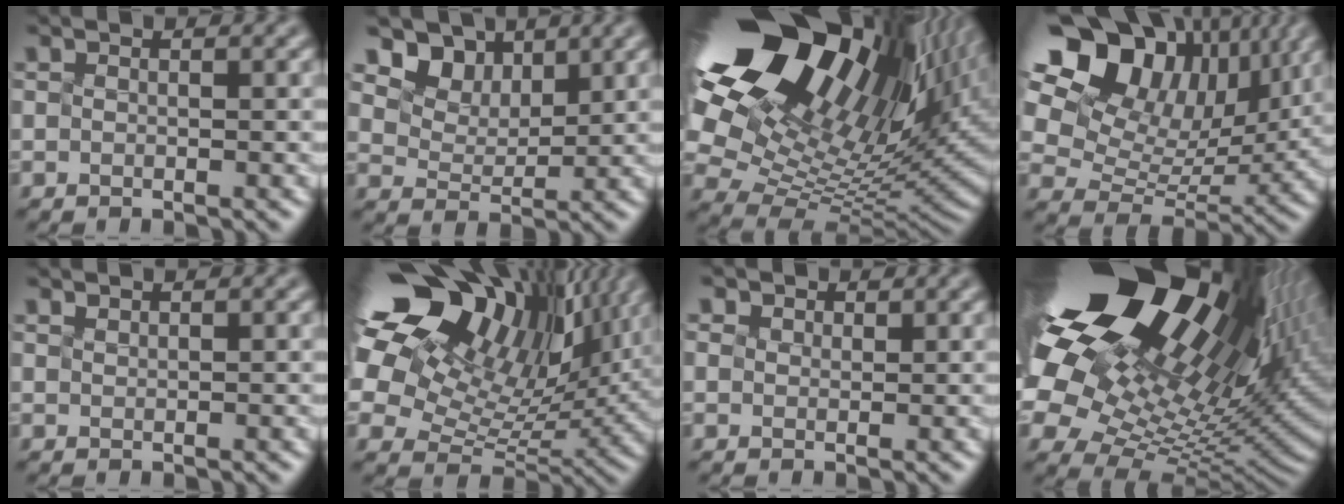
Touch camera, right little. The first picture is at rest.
{"total": 3.1, "force": [2.8, 1.3, 0.0], "torque": [-0.037, -0.024, 0.091]}
{"total": 18.2, "force": [9.3, 8.7, 13.0], "torque": [-0.270, 0.021, 0.188]}
{"total": 12.7, "force": [6.7, 8.2, 6.9], "torque": [-0.163, 0.036, 0.145]}
{"total": 0.7, "force": [0.6, -0.2, -0.1], "torque": [0.004, 0.003, 0.017]}
{"total": 16.0, "force": [8.4, 8.7, 10.5], "torque": [-0.207, 0.044, 0.171]}
{"total": 2.0, "force": [-0.1, -0.9, -1.7], "torque": [0.009, -0.020, 0.025]}
{"total": 17.9, "force": [7.6, 8.4, 13.9], "torque": [-0.259, 0.005, 0.166]}